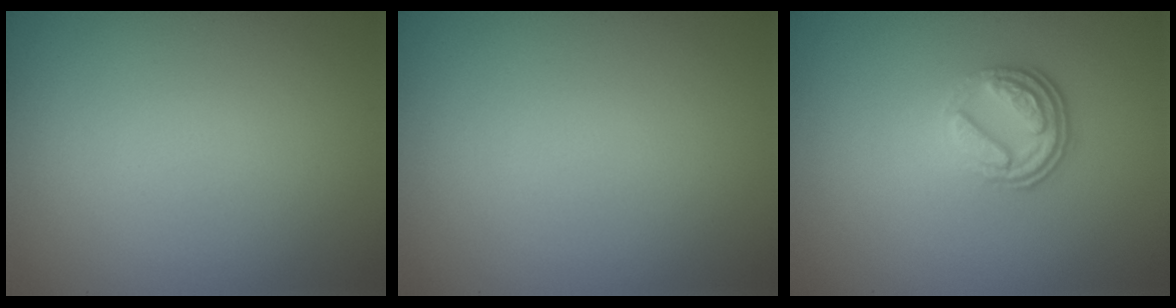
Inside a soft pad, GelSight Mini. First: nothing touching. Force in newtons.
{"total": 0.0}
{"total": 3.7, "press": 2.6, "slide": 2.6}